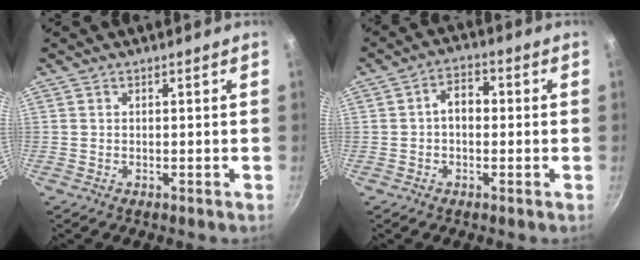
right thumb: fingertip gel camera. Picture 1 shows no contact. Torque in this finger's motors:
{"motor_torque": [0.64, 1.16, 0.88, -0.35, 0.04]}